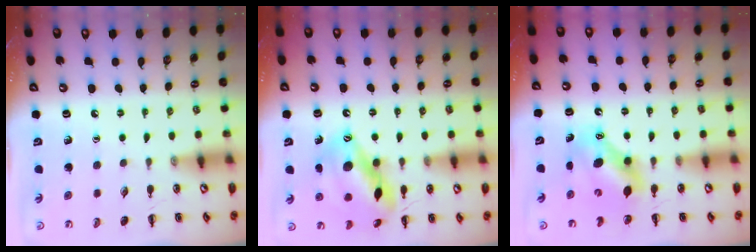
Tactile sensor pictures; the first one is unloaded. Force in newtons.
{"total": 16.8, "press": 16.8, "slide": 1.7}
{"total": 7.4, "press": 7.2, "slide": 1.5}